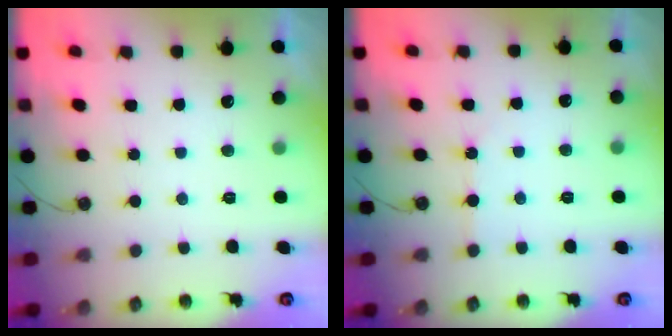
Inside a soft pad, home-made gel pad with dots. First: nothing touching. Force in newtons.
{"total": 1.4, "press": 1.3, "slide": 0.3}